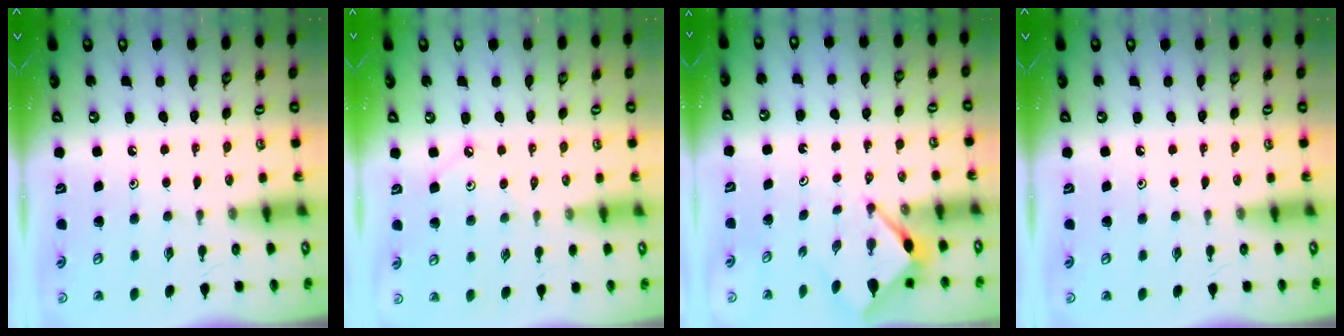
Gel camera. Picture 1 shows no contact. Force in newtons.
{"total": 1.7, "press": 1.6, "slide": 0.3}
{"total": 2.8, "press": 2.8, "slide": 0.3}
{"total": 0.0}